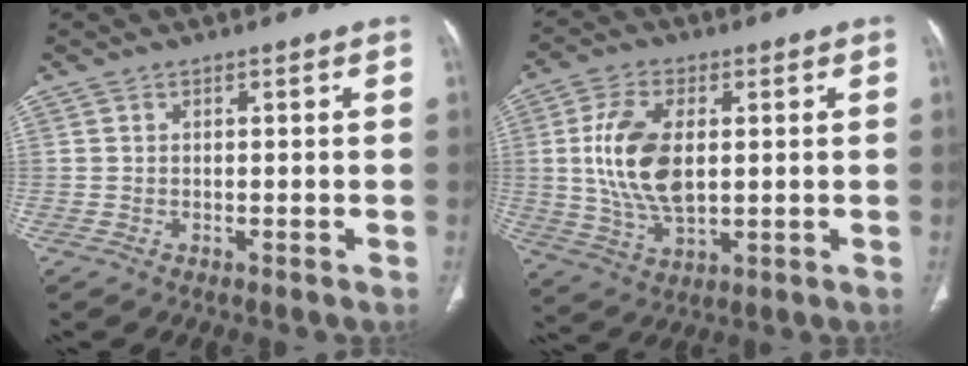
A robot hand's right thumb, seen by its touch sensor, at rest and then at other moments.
{"total": 13.2, "force": [1.5, 7.1, 11.1], "torque": [-0.219, -0.006, 0.034]}